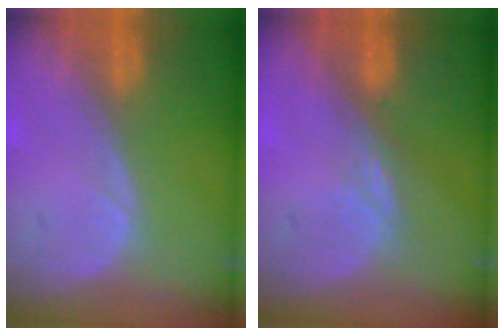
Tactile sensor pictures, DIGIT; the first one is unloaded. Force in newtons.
{"total": 2.4, "press": 1.9, "slide": 1.4}